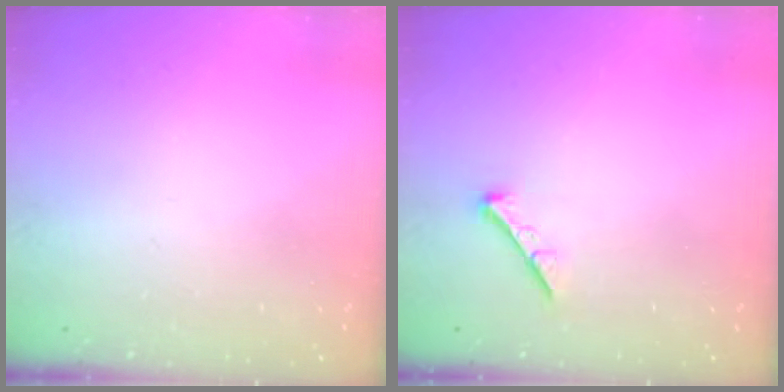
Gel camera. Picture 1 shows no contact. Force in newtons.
{"total": 0.0}